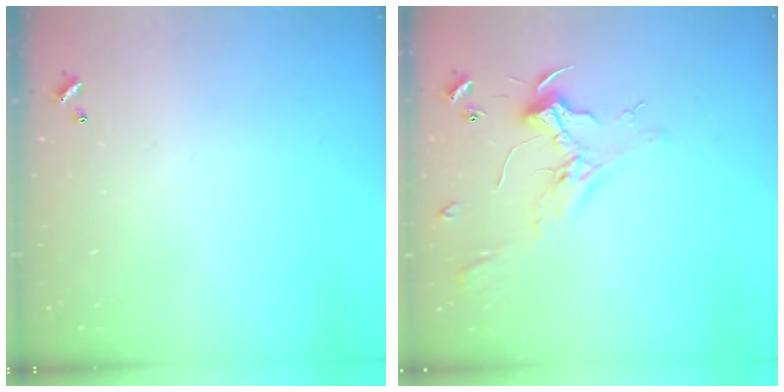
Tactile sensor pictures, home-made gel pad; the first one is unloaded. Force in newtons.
{"total": 2.4, "press": 2.3, "slide": 0.8}